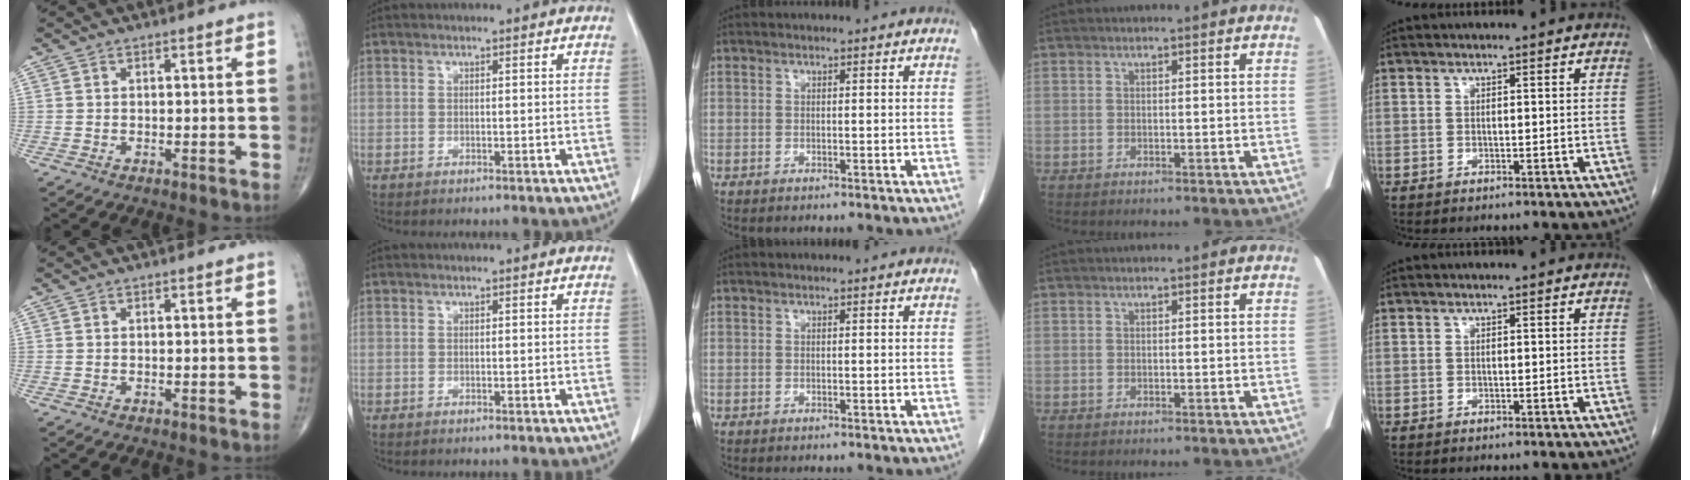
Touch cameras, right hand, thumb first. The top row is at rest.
{}